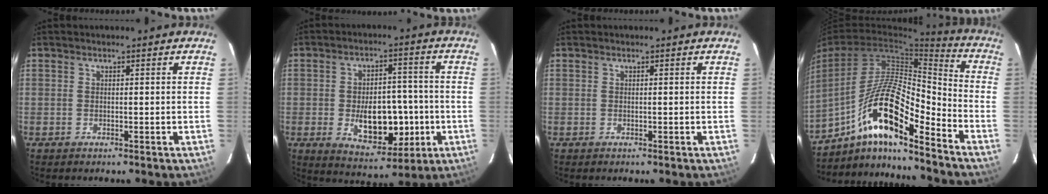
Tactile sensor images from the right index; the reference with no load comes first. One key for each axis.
{"total": 11.7, "fx": -2.5, "fy": 6.3, "fz": 9.5, "tx": -0.145, "ty": 0.008, "tz": -0.027}
{"total": 0.0}
{"total": 16.7, "fx": -10.6, "fy": 2.8, "fz": 12.7, "tx": -0.242, "ty": 0.017, "tz": -0.184}